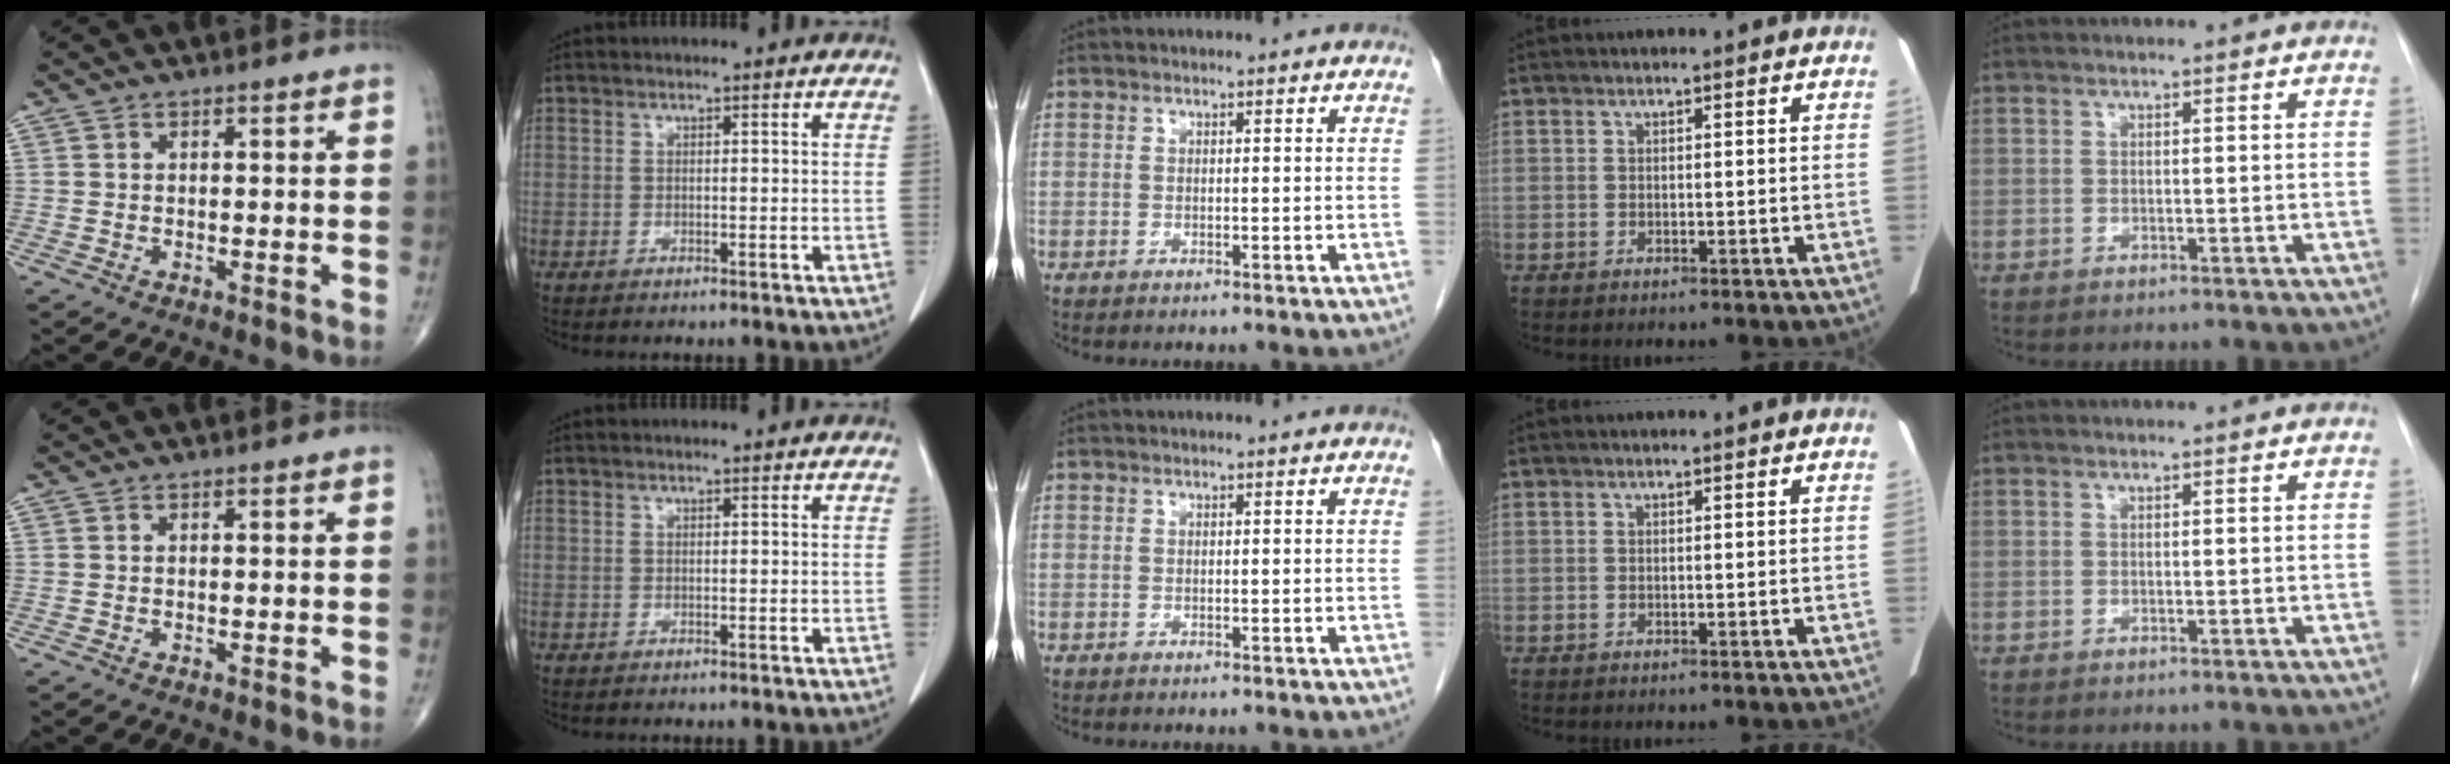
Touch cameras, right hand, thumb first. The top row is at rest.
{}